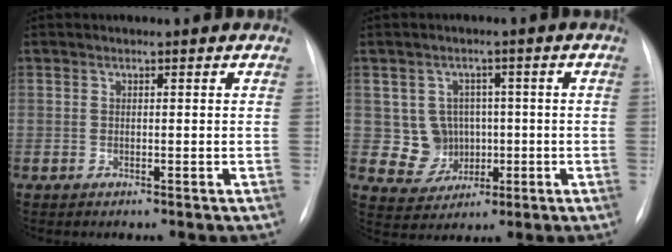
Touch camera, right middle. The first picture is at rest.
{"total": 6.1, "force": [0.1, 6.0, 1.1], "torque": [-0.017, 0.017, 0.013]}